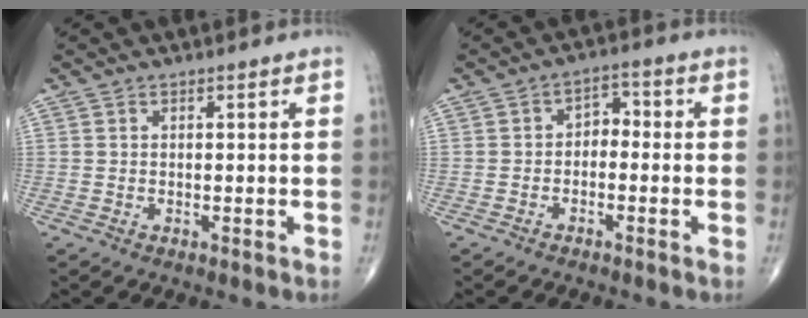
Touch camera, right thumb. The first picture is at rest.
{"total": 3.8, "force": [-0.8, 2.6, 2.6], "torque": [-0.023, 0.025, -0.026]}